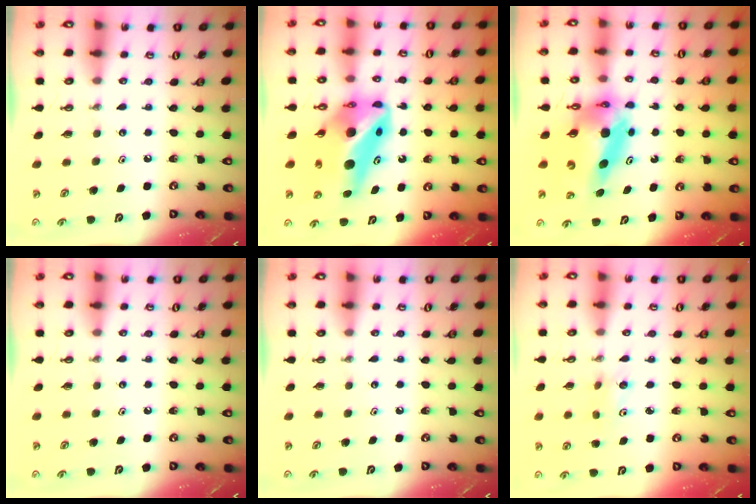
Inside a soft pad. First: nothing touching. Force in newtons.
{"total": 15.8, "press": 15.7, "slide": 1.1}
{"total": 11.9, "press": 11.8, "slide": 1.2}
{"total": 0.0}
{"total": 0.0}
{"total": 6.2, "press": 5.5, "slide": 2.9}